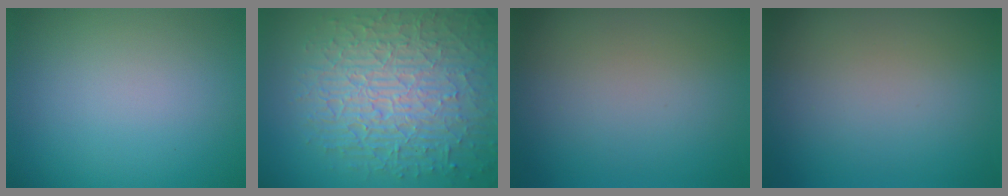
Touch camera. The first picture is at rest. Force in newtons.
{"total": 10.3, "press": 6.7, "slide": 7.9}
{"total": 0.0}
{"total": 0.0}